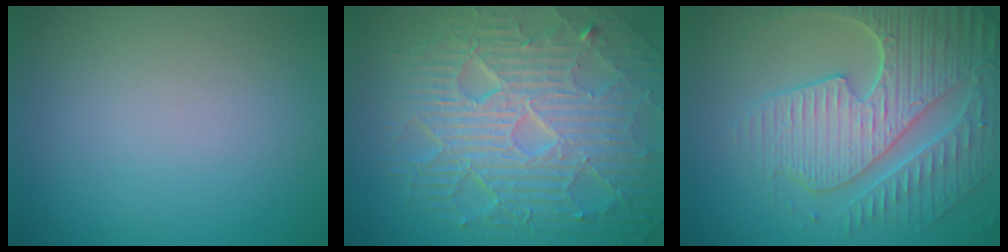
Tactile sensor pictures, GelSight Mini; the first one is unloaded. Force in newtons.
{"total": 10.6, "press": 6.8, "slide": 8.1}
{"total": 8.7, "press": 6.2, "slide": 6.1}